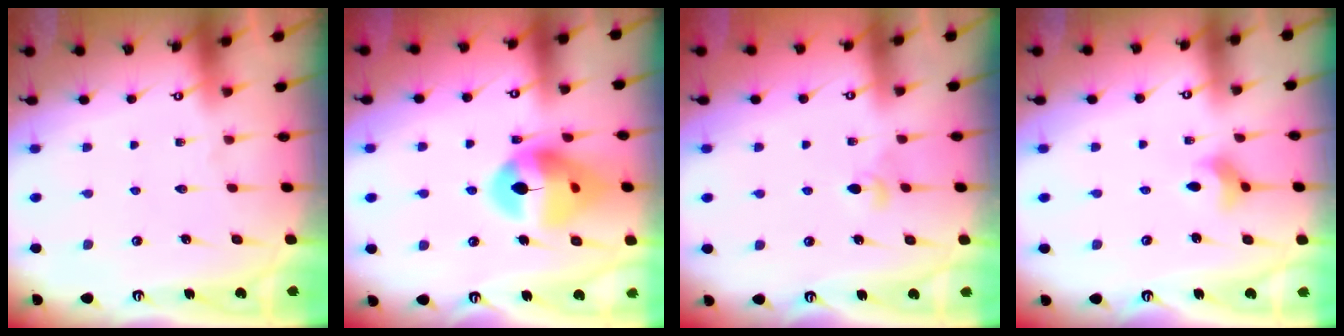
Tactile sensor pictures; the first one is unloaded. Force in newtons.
{"total": 15.6, "press": 15.5, "slide": 1.9}
{"total": 3.6, "press": 3.5, "slide": 0.6}
{"total": 3.9, "press": 3.8, "slide": 0.8}